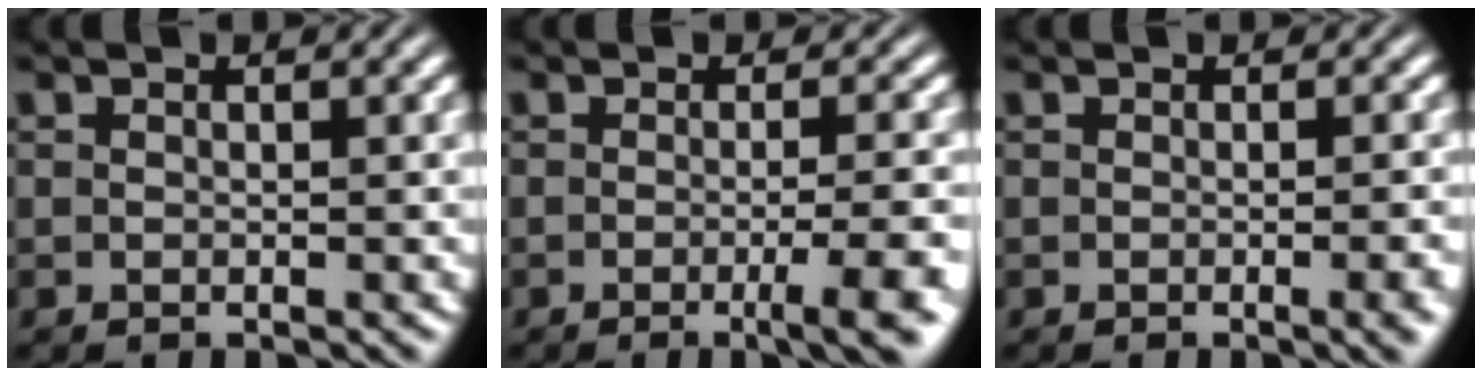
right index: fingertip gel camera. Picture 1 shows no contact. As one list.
[{"total": 4.2, "force": [-2.1, -0.1, 3.7], "torque": [-0.039, -0.004, -0.033]}, {"total": 1.3, "force": [-0.7, -0.3, 1.1], "torque": [-0.017, 0.001, -0.012]}]